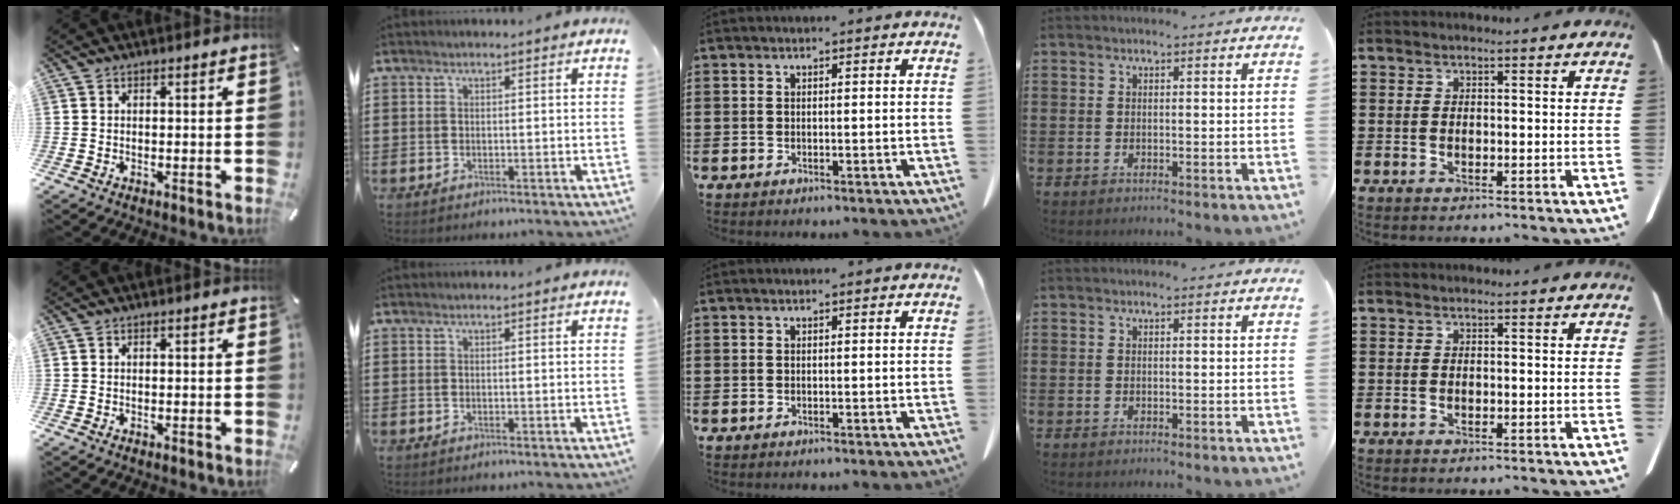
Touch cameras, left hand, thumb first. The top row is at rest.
{}